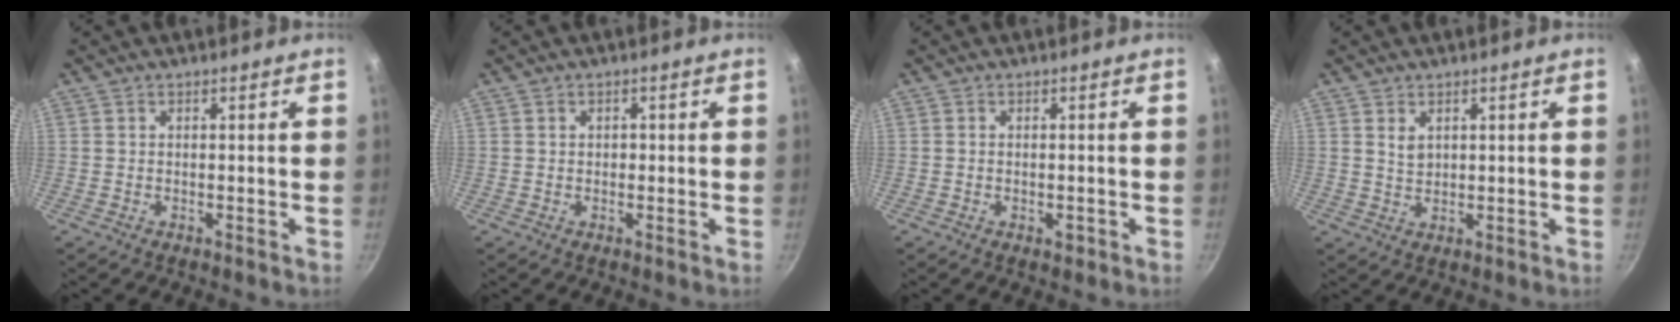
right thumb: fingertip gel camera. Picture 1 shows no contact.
{"total": 0.9, "force": [0.1, 0.8, 0.4], "torque": [-0.002, 0.004, 0.001]}
{"total": 1.5, "force": [-0.6, 0.8, 1.1], "torque": [-0.015, 0.001, -0.009]}
{"total": 2.6, "force": [1.2, 1.6, 1.6], "torque": [-0.025, -0.005, 0.025]}